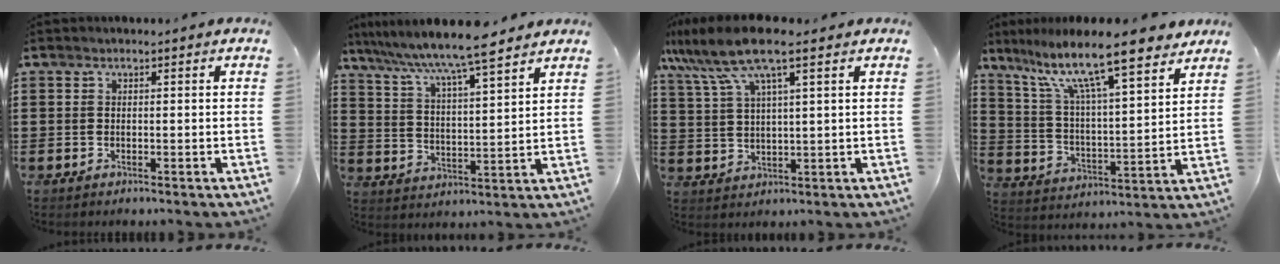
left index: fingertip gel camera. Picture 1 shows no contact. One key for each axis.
{"total": 7.2, "fx": 6.3, "fy": 0.2, "fz": 3.4, "tx": -0.092, "ty": -0.037, "tz": 0.103}
{"total": 9.0, "fx": 5.8, "fy": 1.5, "fz": 6.7, "tx": -0.154, "ty": -0.009, "tz": 0.101}
{"total": 12.7, "fx": 9.7, "fy": 1.8, "fz": 8.0, "tx": -0.178, "ty": -0.053, "tz": 0.162}